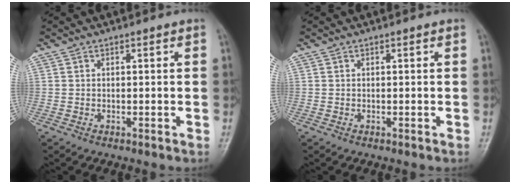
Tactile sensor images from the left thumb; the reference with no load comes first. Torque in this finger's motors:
{"motor_torque": [0.00, 0.01, -0.17, 0.01, 0.00]}